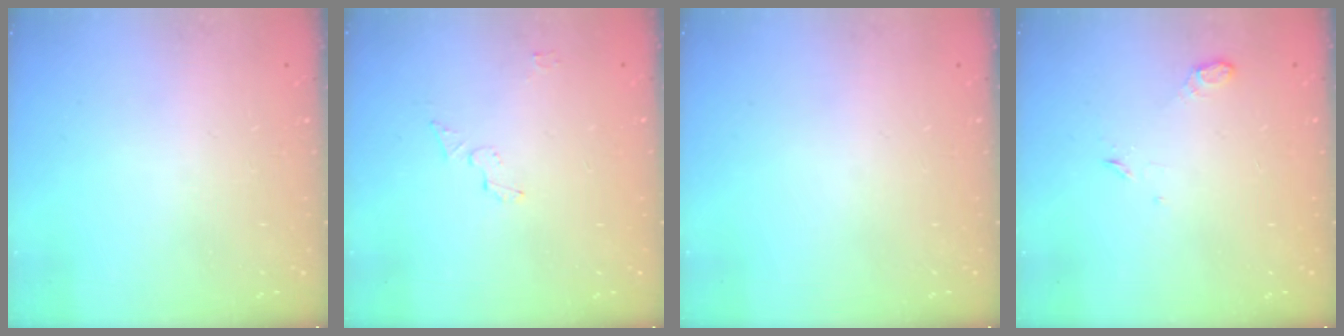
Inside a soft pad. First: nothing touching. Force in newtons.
{"total": 4.0, "press": 4.0, "slide": 0.1}
{"total": 0.0}
{"total": 4.0, "press": 4.0, "slide": 0.6}